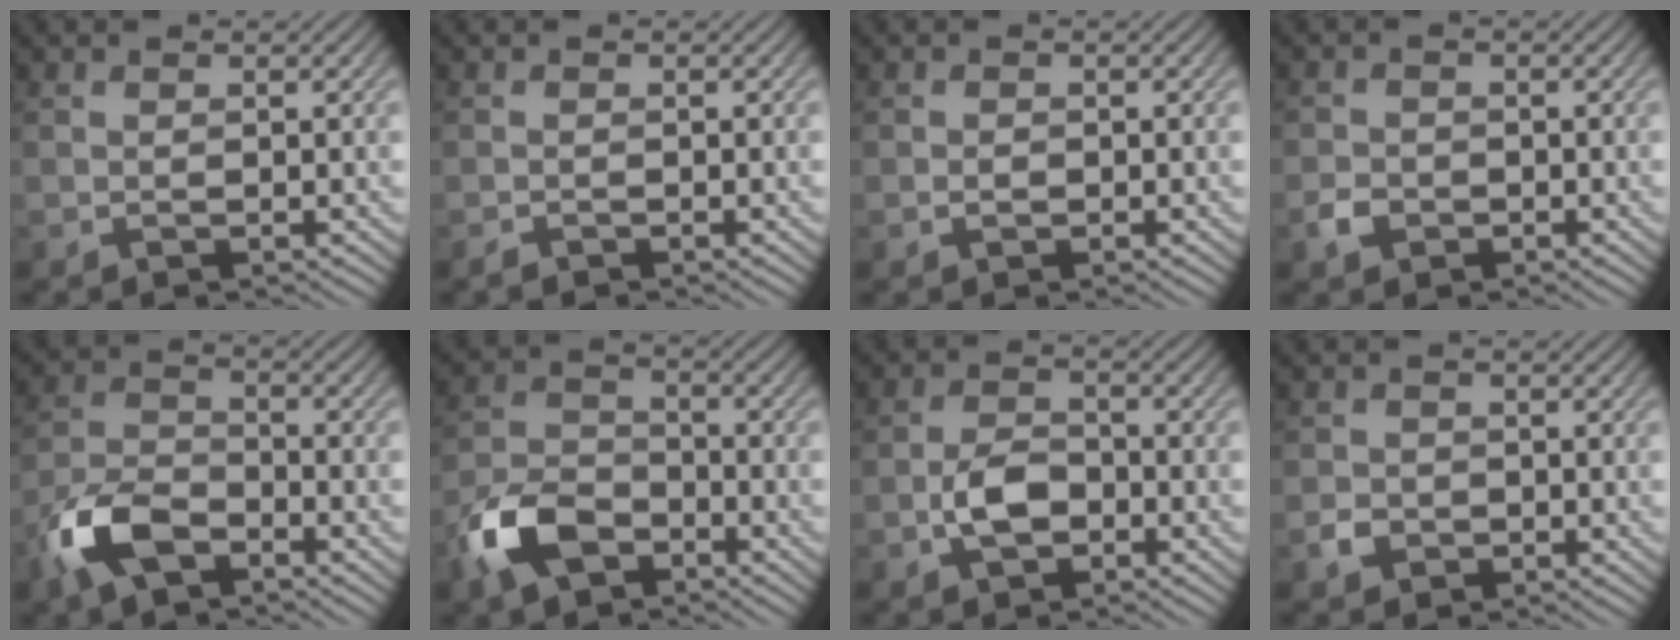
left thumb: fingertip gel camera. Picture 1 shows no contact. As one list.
[{"total": 0.8, "force": [-0.8, 0.3, 0.2], "torque": [-0.005, -0.003, -0.016]}, {"total": 1.0, "force": [-0.4, 0.7, 0.6], "torque": [-0.012, -0.003, -0.010]}, {"total": 2.4, "force": [-1.2, 1.8, 0.8], "torque": [-0.015, -0.003, -0.027]}, {"total": 8.1, "force": [-4.8, 4.0, 5.2], "torque": [-0.118, -0.002, -0.111]}, {"total": 8.6, "force": [-5.0, 4.9, 5.0], "torque": [-0.117, -0.002, -0.111]}, {"total": 4.7, "force": [-2.0, 2.9, 3.2], "torque": [-0.067, 0.004, -0.043]}, {"total": 2.1, "force": [-1.0, 1.7, 0.6], "torque": [-0.010, -0.003, -0.023]}]